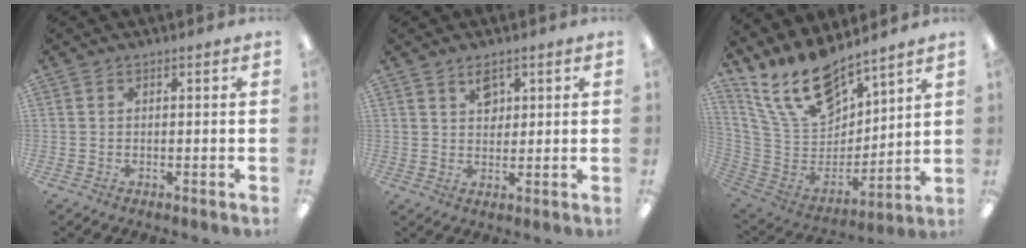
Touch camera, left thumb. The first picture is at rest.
{"total": 4.2, "force": [2.8, 2.6, 1.8], "torque": [-0.010, -0.012, 0.045]}
{"total": 18.3, "force": [14.5, 7.9, 7.9], "torque": [-0.168, -0.088, 0.268]}